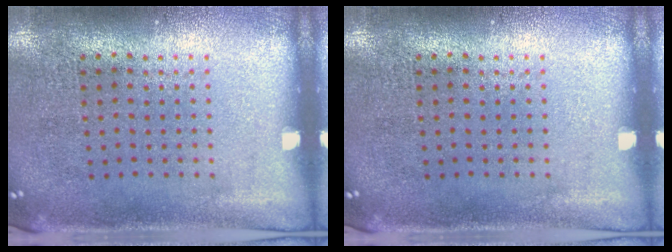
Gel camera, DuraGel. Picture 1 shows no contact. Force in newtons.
{"total": 0.0}